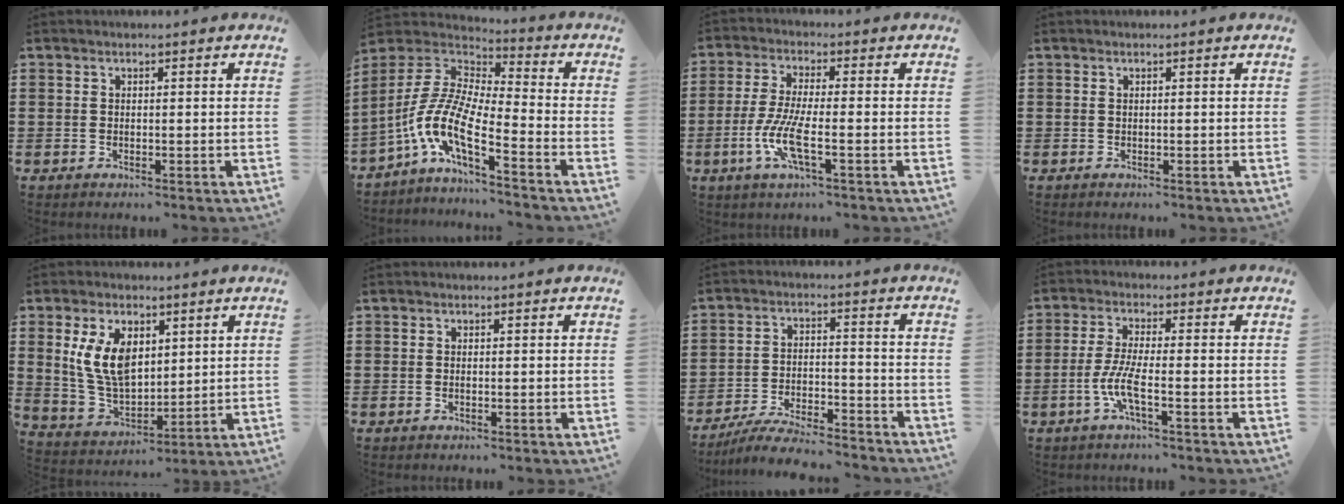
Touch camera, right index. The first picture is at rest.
{"total": 9.2, "force": [-4.9, 2.6, 7.4], "torque": [-0.196, -0.025, -0.111]}
{"total": 7.4, "force": [-2.4, 1.6, 6.8], "torque": [-0.155, -0.016, -0.052]}
{"total": 0.0}
{"total": 9.6, "force": [3.2, 5.7, 6.9], "torque": [-0.169, 0.010, 0.057]}
{"total": 0.0}
{"total": 6.4, "force": [-6.0, 0.3, 2.1], "torque": [-0.044, 0.000, -0.116]}
{"total": 5.7, "force": [-2.1, 0.9, 5.2], "torque": [-0.125, -0.016, -0.049]}